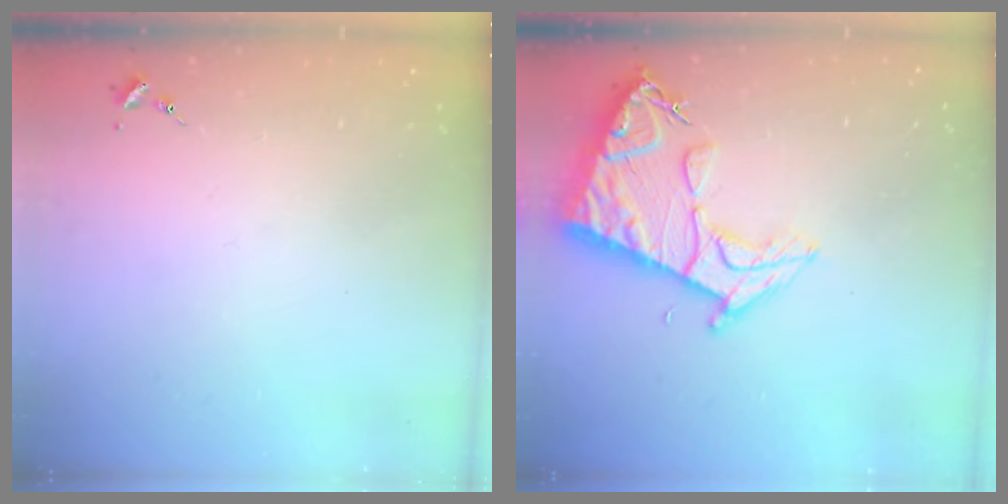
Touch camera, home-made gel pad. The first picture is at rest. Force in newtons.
{"total": 13.6, "press": 13.6, "slide": 1.3}